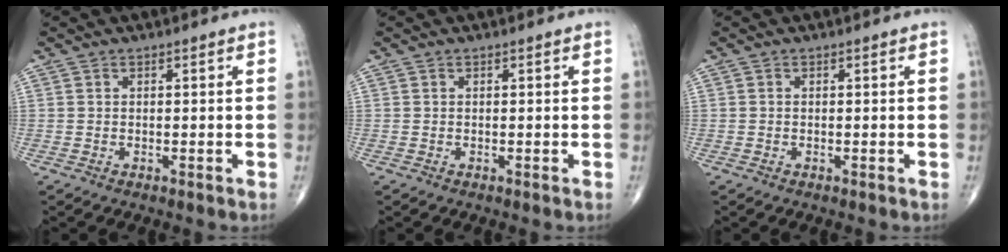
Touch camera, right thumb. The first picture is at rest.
{"total": 0.0}
{"total": 0.0}